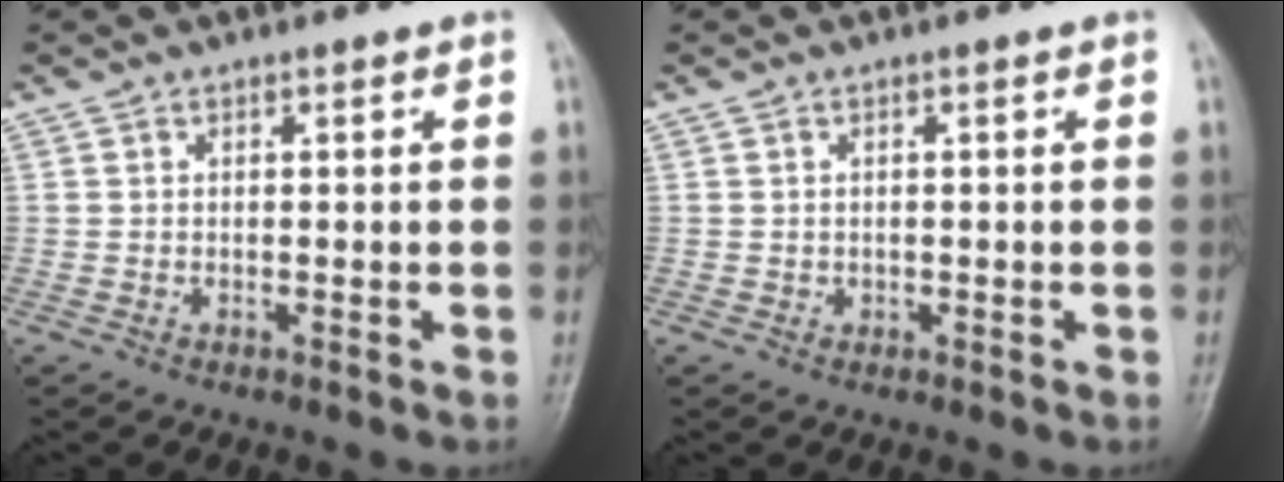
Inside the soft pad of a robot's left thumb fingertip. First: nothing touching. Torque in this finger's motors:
{"motor_torque": [-0.07, -0.03, 0.10, 0.18, 0.00]}